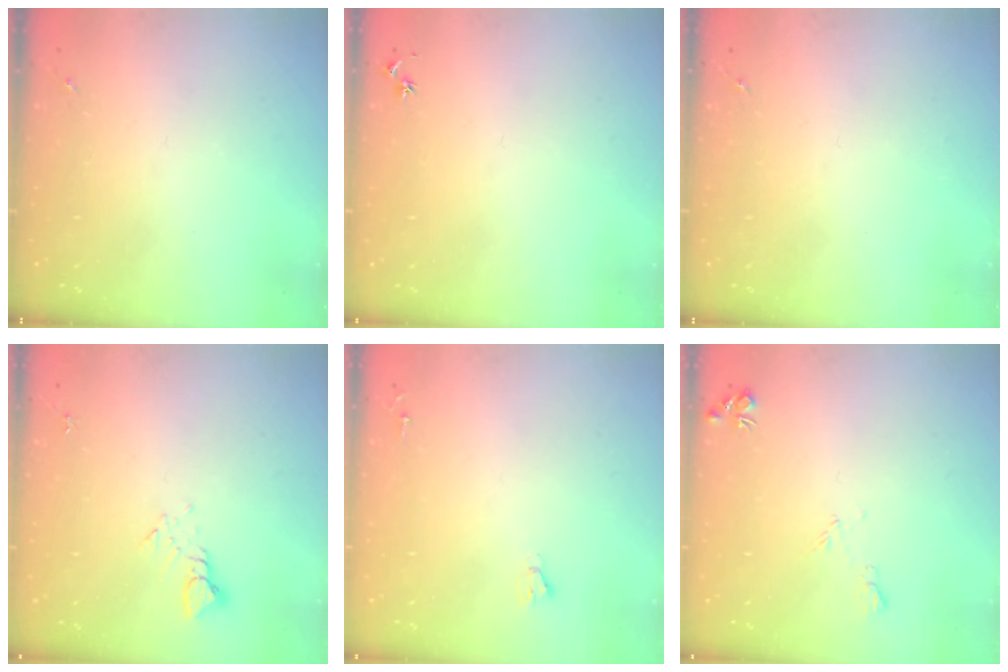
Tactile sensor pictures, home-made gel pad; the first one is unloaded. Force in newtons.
{"total": 3.0, "press": 2.9, "slide": 0.3}
{"total": 0.0}
{"total": 3.9, "press": 3.9, "slide": 0.3}
{"total": 1.8, "press": 1.8, "slide": 0.1}
{"total": 5.8, "press": 5.8, "slide": 0.8}